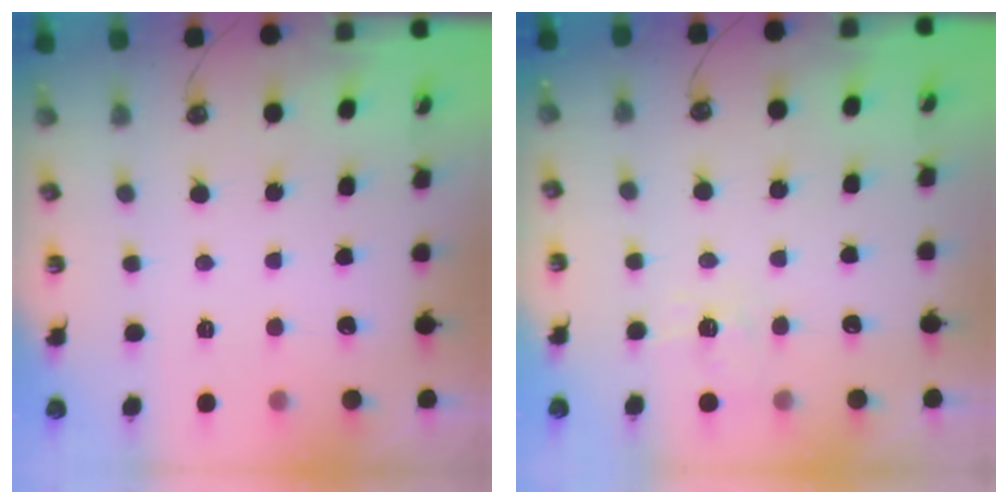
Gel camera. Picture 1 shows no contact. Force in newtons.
{"total": 5.9, "press": 5.8, "slide": 0.7}